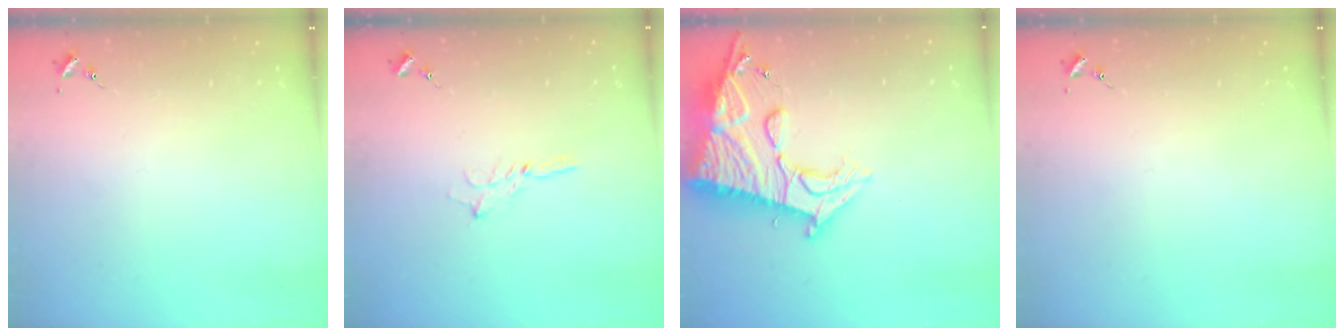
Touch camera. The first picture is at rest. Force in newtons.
{"total": 2.9, "press": 2.9, "slide": 0.2}
{"total": 22.6, "press": 22.5, "slide": 2.2}
{"total": 0.0}